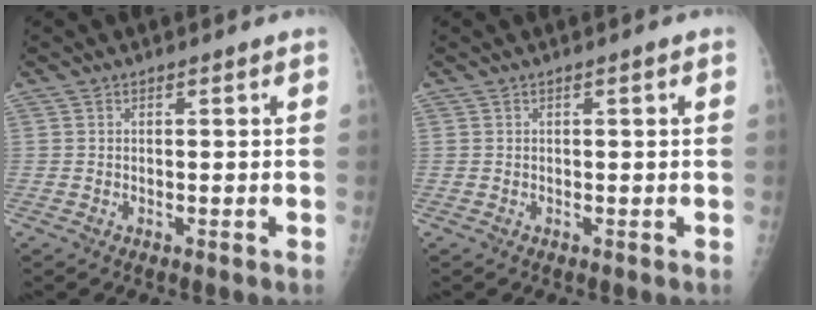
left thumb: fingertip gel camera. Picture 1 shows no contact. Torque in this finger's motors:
{"motor_torque": [-0.15, -0.04, -0.16, -0.05, 0.00]}